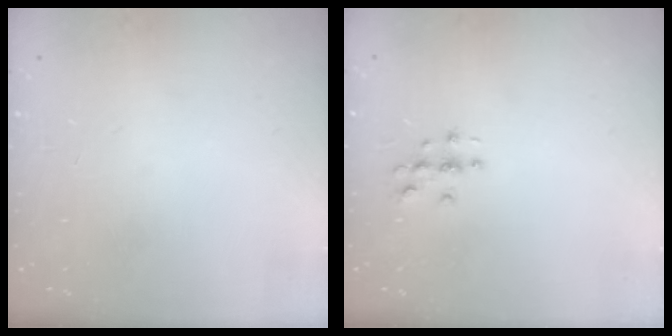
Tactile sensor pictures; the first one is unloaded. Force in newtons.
{"total": 3.1, "press": 3.1, "slide": 0.3}